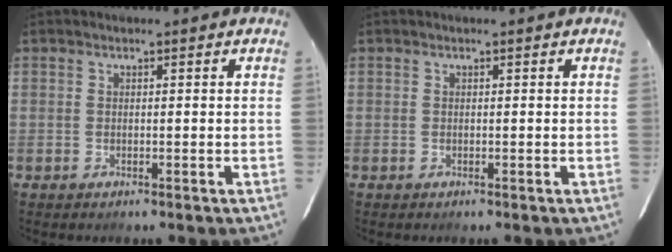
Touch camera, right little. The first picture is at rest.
{"total": 0.0}